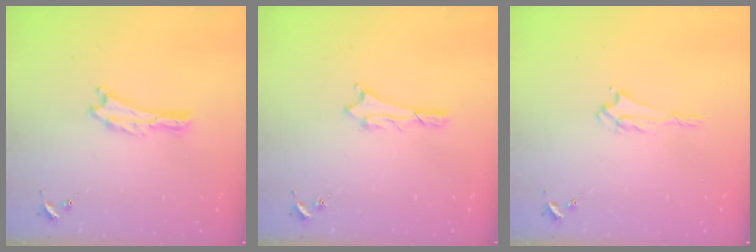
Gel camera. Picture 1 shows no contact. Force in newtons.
{"total": 0.7, "press": 0.7, "slide": 0.2}
{"total": 1.4, "press": 1.3, "slide": 0.2}